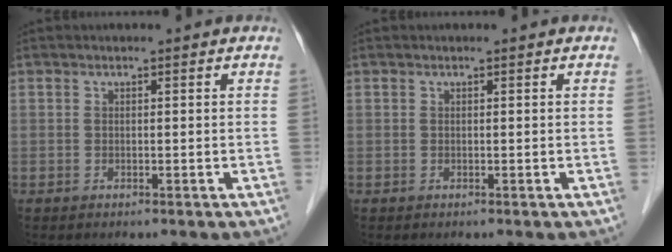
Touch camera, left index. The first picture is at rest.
{"total": 0.0}